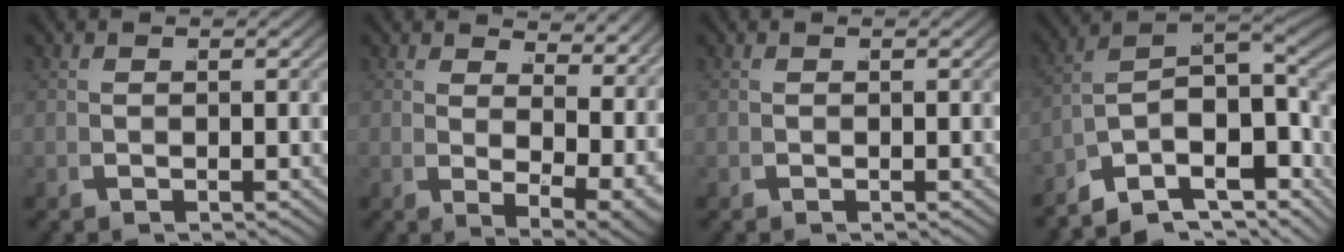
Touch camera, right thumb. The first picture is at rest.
{"total": 5.7, "force": [2.4, 2.5, 4.5], "torque": [-0.050, -0.019, 0.048]}
{"total": 0.0}
{"total": 15.1, "force": [-1.0, 10.3, 11.0], "torque": [-0.189, -0.031, -0.018]}